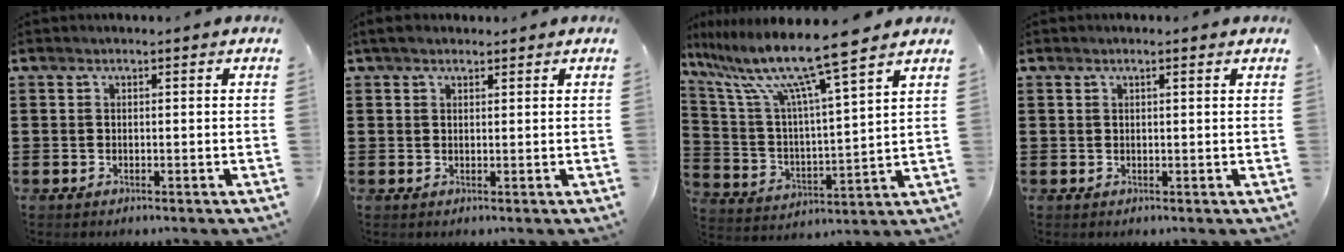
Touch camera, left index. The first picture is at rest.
{"total": 1.8, "force": [1.4, 0.9, 0.8], "torque": [-0.019, 0.007, 0.028]}
{"total": 11.7, "force": [9.4, -0.1, 7.0], "torque": [-0.173, -0.055, 0.155]}
{"total": 1.0, "force": [0.6, 0.0, 0.8], "torque": [-0.016, 0.001, 0.011]}